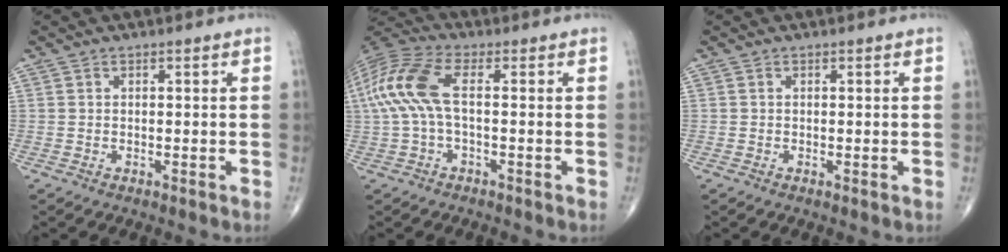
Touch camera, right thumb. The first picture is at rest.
{"total": 11.7, "force": [0.4, 4.9, 10.6], "torque": [-0.258, 0.031, 0.003]}
{"total": 0.0}